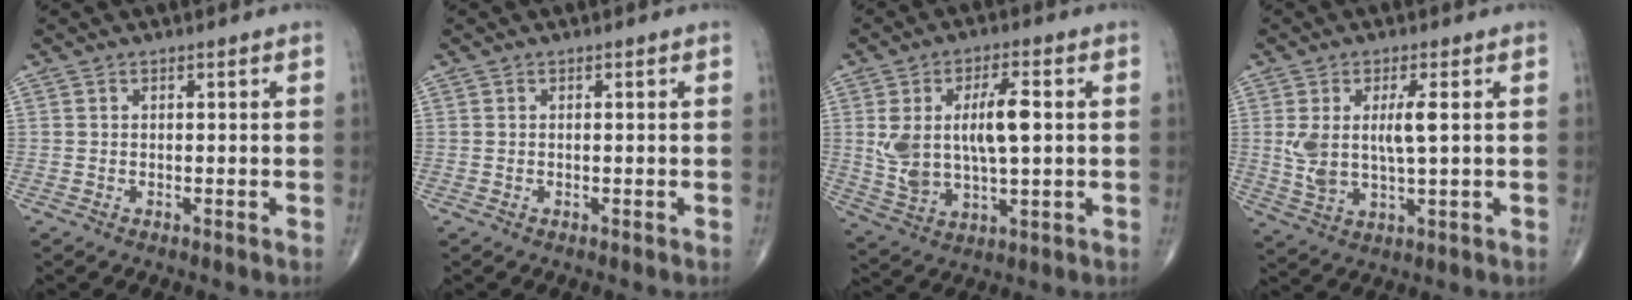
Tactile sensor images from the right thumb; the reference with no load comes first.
{"total": 0.0}
{"total": 13.3, "force": [1.9, 6.0, 11.8], "torque": [-0.220, 0.004, 0.043]}
{"total": 8.4, "force": [1.5, 2.8, 7.8], "torque": [-0.164, -0.008, 0.035]}